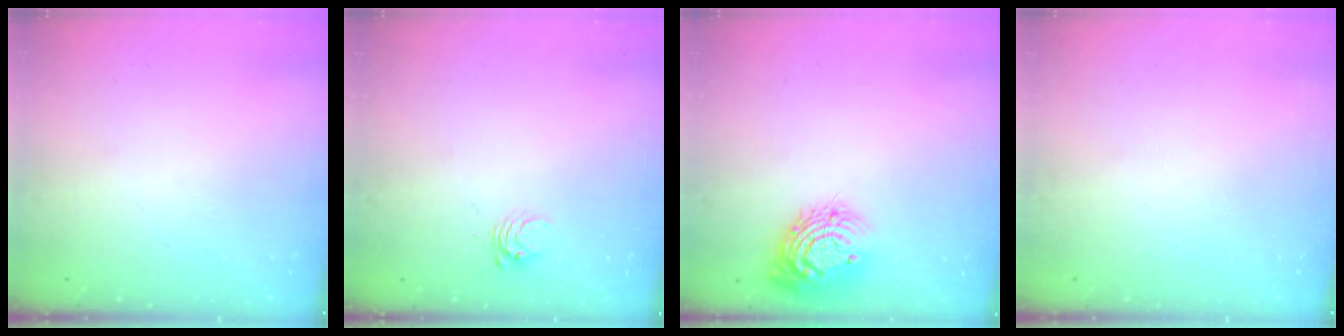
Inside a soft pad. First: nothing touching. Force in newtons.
{"total": 3.8, "press": 3.8, "slide": 0.3}
{"total": 13.2, "press": 13.2, "slide": 0.8}
{"total": 0.0}